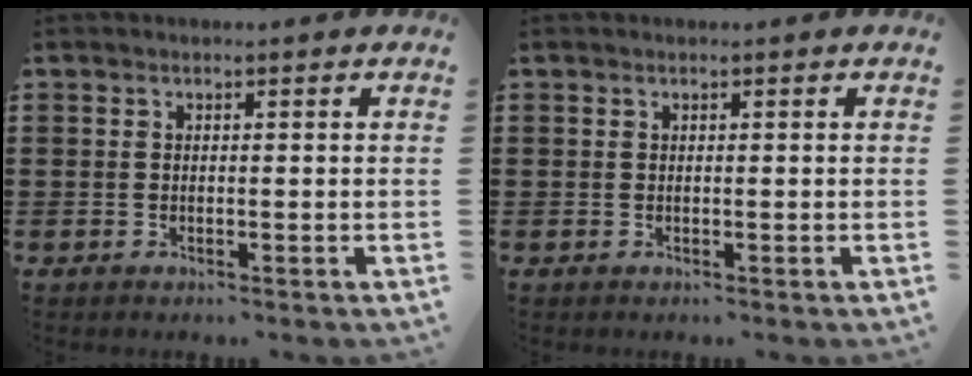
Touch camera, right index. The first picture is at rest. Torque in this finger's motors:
{"motor_torque": [-0.03, 0.05, 0.02, 0.02]}